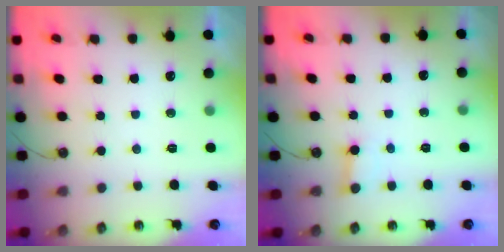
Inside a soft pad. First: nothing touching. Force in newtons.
{"total": 2.7, "press": 2.7, "slide": 0.2}